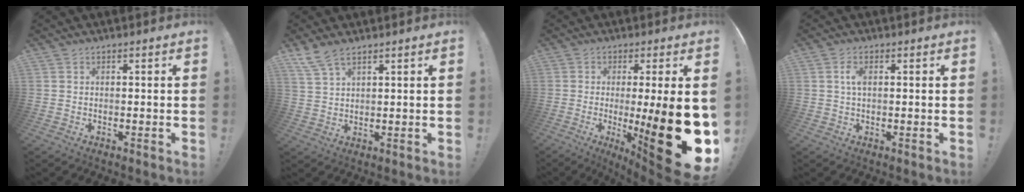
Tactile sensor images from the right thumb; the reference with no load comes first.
{"total": 5.9, "force": [4.5, 1.8, 3.3], "torque": [-0.063, -0.021, 0.087]}
{"total": 25.4, "force": [-3.4, 5.5, 24.6], "torque": [-0.322, -0.020, -0.033]}
{"total": 3.0, "force": [0.5, 1.4, 2.6], "torque": [-0.049, 0.005, 0.006]}